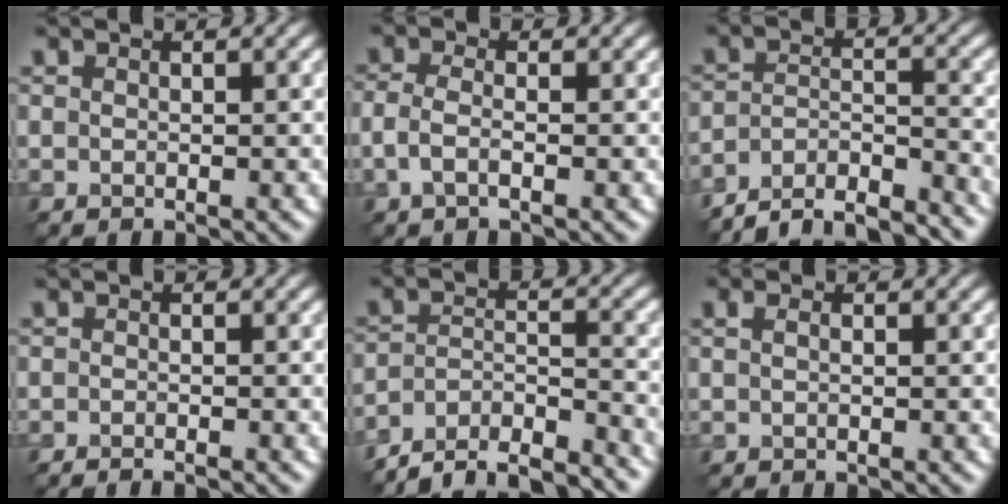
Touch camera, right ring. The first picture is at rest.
{"total": 2.0, "force": [-0.7, 0.8, 1.7], "torque": [-0.040, 0.000, -0.021]}
{"total": 7.6, "force": [-7.0, 1.5, 2.4], "torque": [-0.037, -0.009, -0.118]}
{"total": 1.2, "force": [-1.0, 0.2, 0.6], "torque": [-0.004, -0.005, -0.018]}
{"total": 8.7, "force": [-8.0, 2.0, 2.9], "torque": [-0.046, -0.005, -0.132]}
{"total": 1.0, "force": [0.4, 0.5, 0.9], "torque": [-0.021, 0.000, 0.001]}